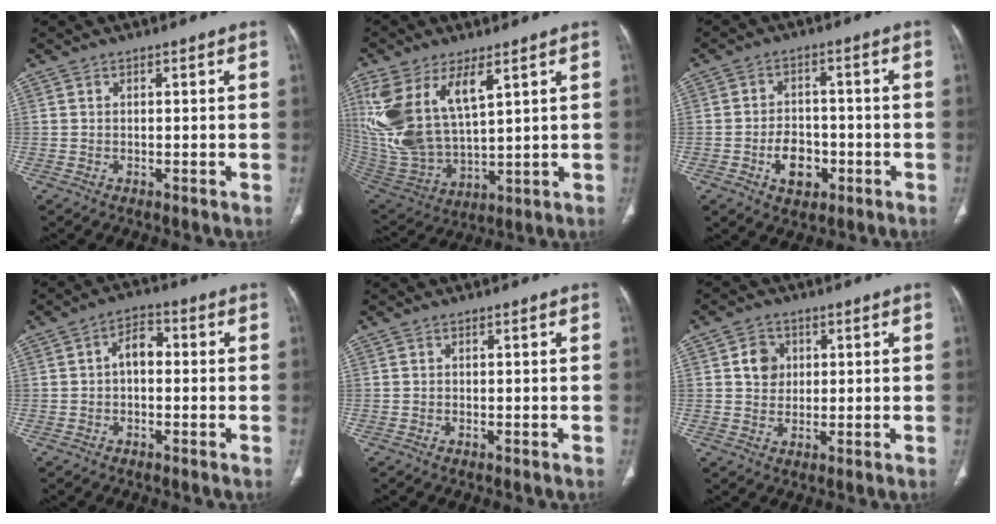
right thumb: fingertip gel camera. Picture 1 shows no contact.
{"total": 18.2, "force": [7.6, 8.8, 14.0], "torque": [-0.285, -0.025, 0.166]}
{"total": 6.9, "force": [-2.5, 4.9, 4.2], "torque": [-0.045, 0.017, -0.038]}
{"total": 4.7, "force": [-0.2, 3.0, 3.7], "torque": [-0.048, 0.020, -0.015]}
{"total": 0.0}
{"total": 4.6, "force": [1.2, 4.0, 2.1], "torque": [-0.013, -0.001, 0.018]}